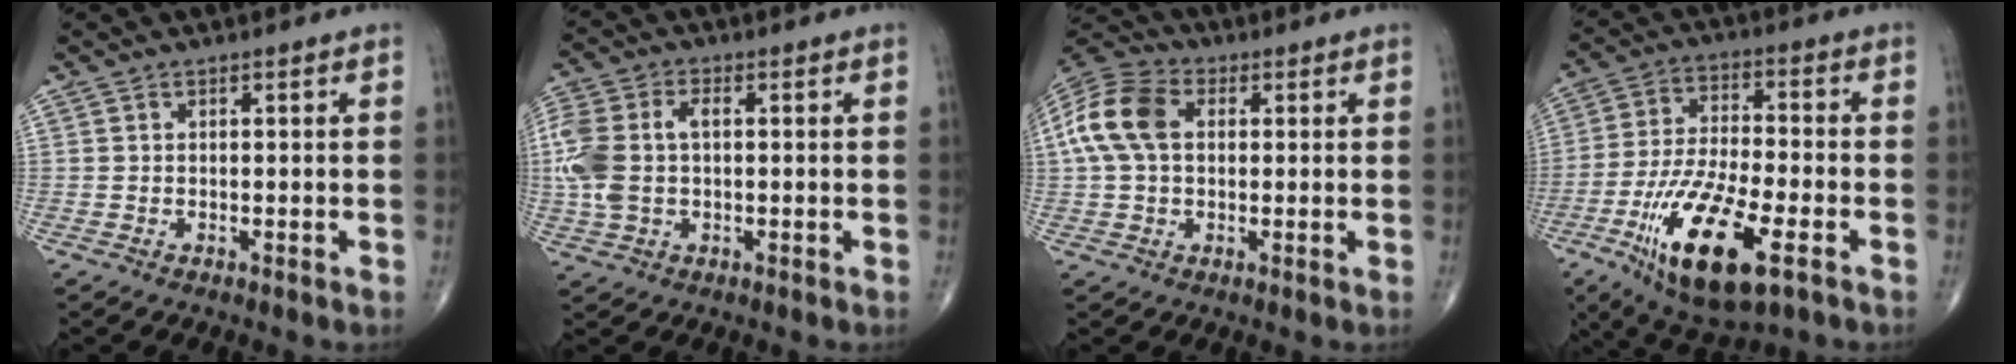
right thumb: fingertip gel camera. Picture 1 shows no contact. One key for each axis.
{"total": 11.7, "fx": 0.5, "fy": 7.3, "fz": 9.2, "tx": -0.231, "ty": 0.021, "tz": 0.010}
{"total": 12.0, "fx": 1.9, "fy": 8.1, "fz": 8.7, "tx": -0.181, "ty": 0.027, "tz": 0.028}
{"total": 19.1, "fx": -7.9, "fy": 6.7, "fz": 16.0, "tx": -0.312, "ty": 0.009, "tz": -0.131}